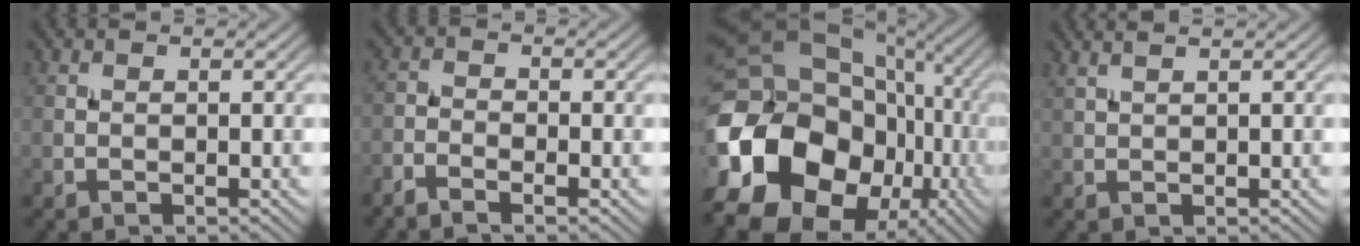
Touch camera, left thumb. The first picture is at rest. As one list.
[{"total": 2.7, "force": [-2.1, 0.7, 1.5], "torque": [-0.033, -0.005, -0.050]}, {"total": 23.1, "force": [-6.9, 17.7, 13.2], "torque": [-0.281, -0.021, -0.133]}, {"total": 2.1, "force": [1.6, 0.4, 1.2], "torque": [-0.023, 0.007, 0.025]}]